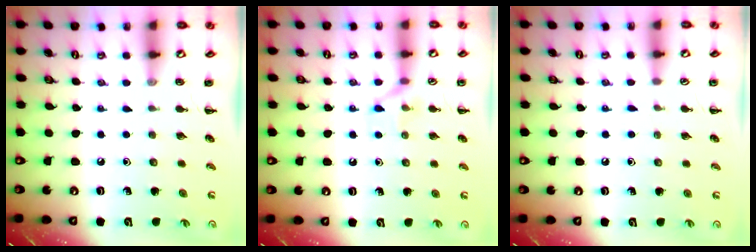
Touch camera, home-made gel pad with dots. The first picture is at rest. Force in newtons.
{"total": 6.4, "press": 6.3, "slide": 1.0}
{"total": 3.5, "press": 3.3, "slide": 1.4}